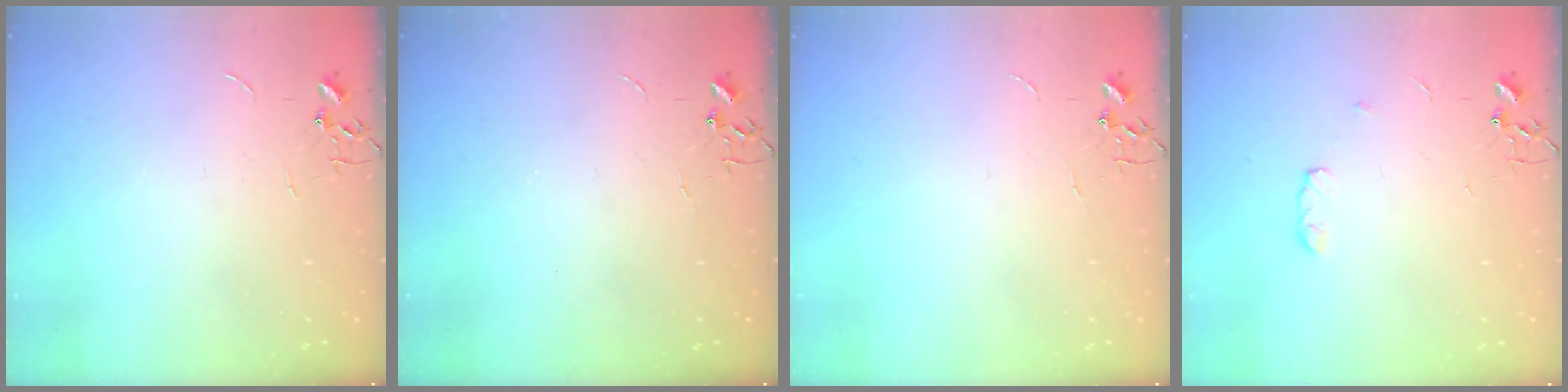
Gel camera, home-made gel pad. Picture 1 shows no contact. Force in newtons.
{"total": 0.0}
{"total": 0.0}
{"total": 4.9, "press": 4.9, "slide": 0.8}